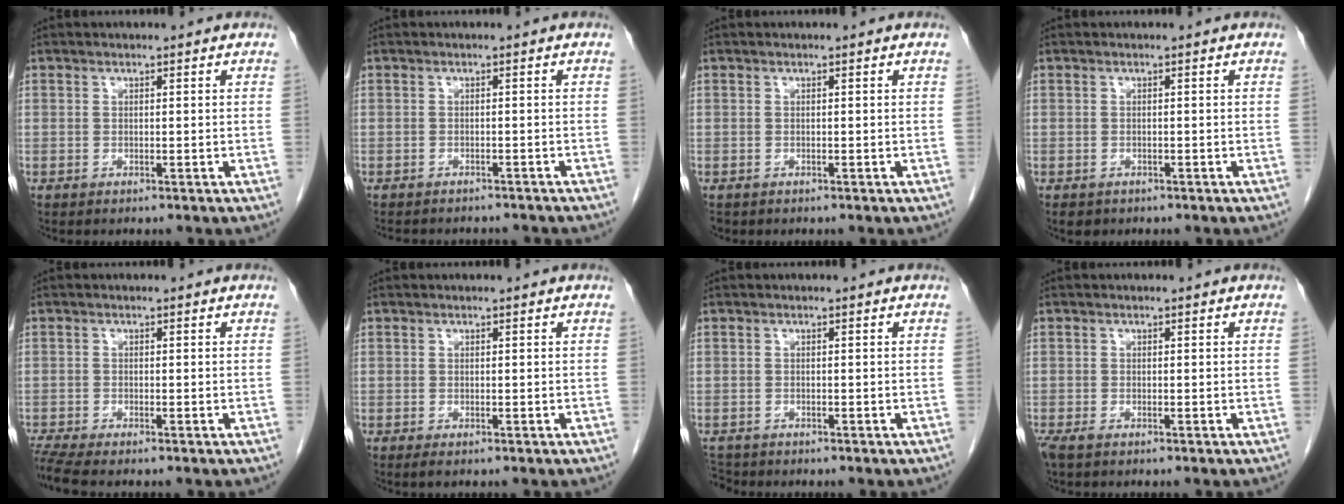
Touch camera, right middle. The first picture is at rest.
{"total": 8.0, "force": [-7.2, 2.4, 2.6], "torque": [-0.034, 0.002, -0.082]}
{"total": 0.8, "force": [-0.6, 0.5, 0.2], "torque": [-0.009, 0.001, -0.009]}
{"total": 1.6, "force": [-1.1, 1.1, 0.4], "torque": [-0.009, 0.001, -0.012]}
{"total": 3.2, "force": [-2.8, -0.4, 1.4], "torque": [-0.032, -0.012, -0.057]}
{"total": 0.6, "force": [-0.4, 0.1, 0.4], "torque": [-0.009, -0.002, -0.005]}
{"total": 2.1, "force": [-2.0, 0.7, -0.1], "torque": [-0.002, -0.007, -0.036]}
{"total": 1.7, "force": [-1.2, 0.5, 1.1], "torque": [-0.025, -0.006, -0.021]}